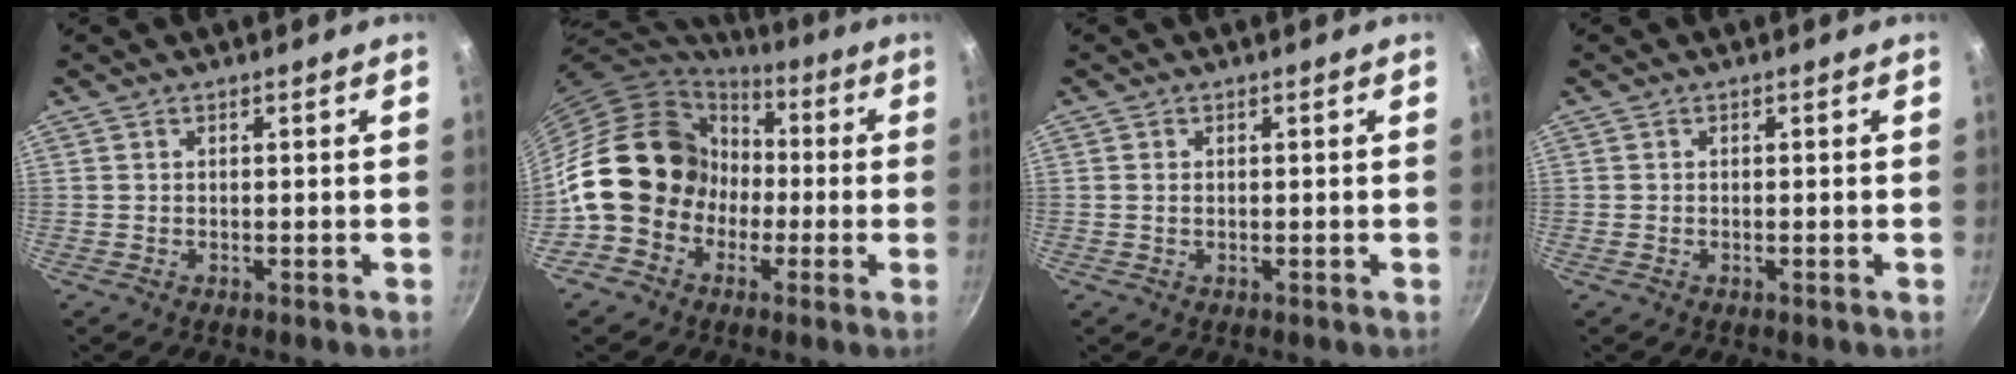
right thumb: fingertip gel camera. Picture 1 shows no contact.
{"total": 17.9, "force": [-2.3, 15.5, 8.7], "torque": [-0.110, 0.053, -0.039]}
{"total": 0.8, "force": [0.1, 0.6, 0.5], "torque": [-0.010, 0.002, 0.001]}
{"total": 0.0}